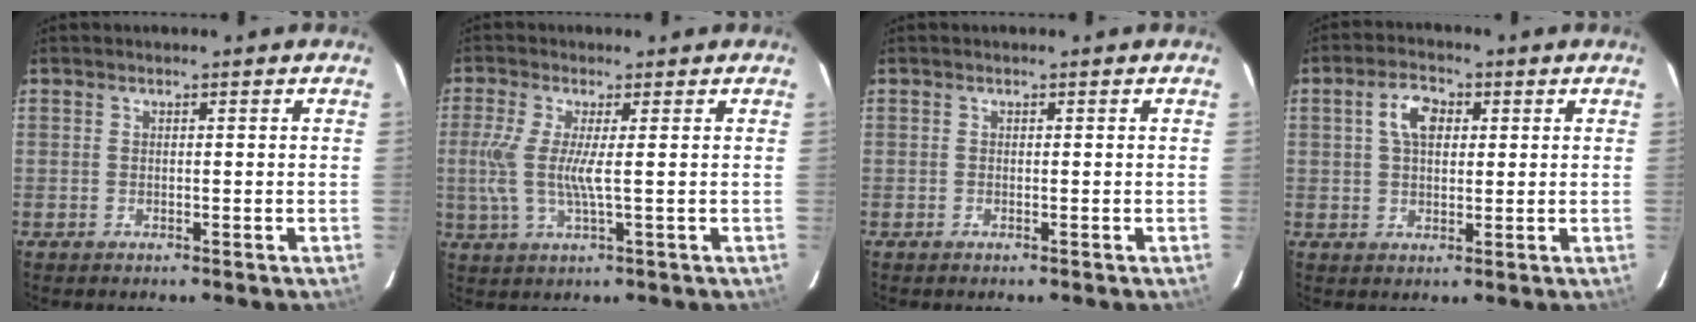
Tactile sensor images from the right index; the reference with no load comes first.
{"total": 6.5, "force": [0.1, 0.4, 6.5], "torque": [-0.148, -0.006, -0.001]}
{"total": 0.0}
{"total": 5.6, "force": [1.6, 3.5, 4.1], "torque": [-0.074, 0.017, 0.029]}